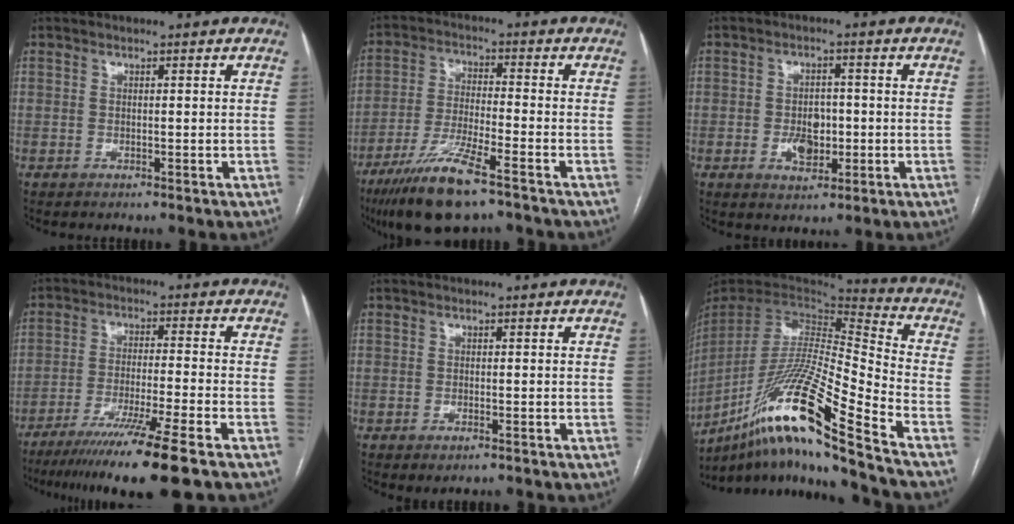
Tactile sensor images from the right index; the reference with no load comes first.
{"total": 11.8, "force": [-7.8, 1.4, 8.7], "torque": [-0.173, -0.027, -0.142]}
{"total": 4.8, "force": [-1.1, 3.0, 3.6], "torque": [-0.061, 0.005, -0.010]}
{"total": 13.7, "force": [-9.9, -1.6, 9.4], "torque": [-0.156, -0.044, -0.161]}
{"total": 1.5, "force": [-0.8, 0.5, 1.1], "torque": [-0.015, -0.002, -0.007]}
{"total": 24.2, "force": [-16.4, -1.1, 17.7], "torque": [-0.342, -0.038, -0.307]}